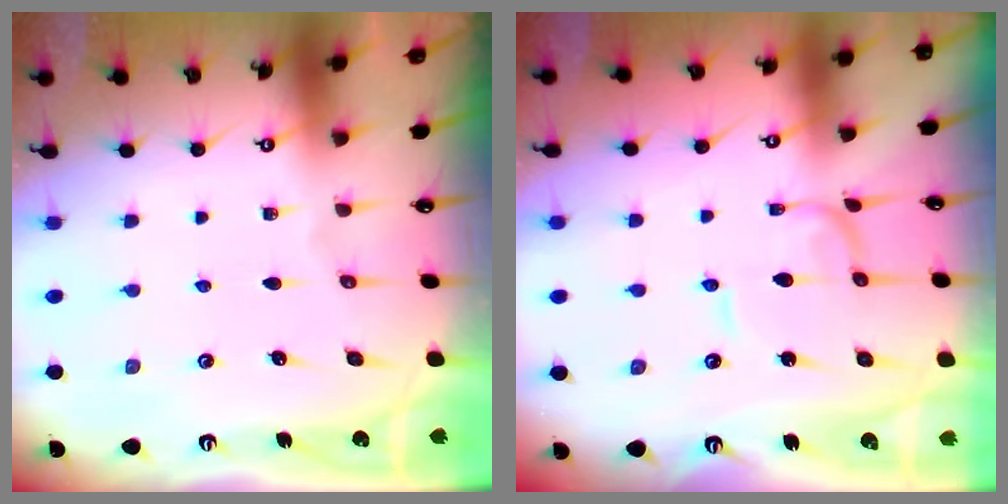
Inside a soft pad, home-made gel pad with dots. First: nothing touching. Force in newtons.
{"total": 1.3, "press": 1.3, "slide": 0.1}